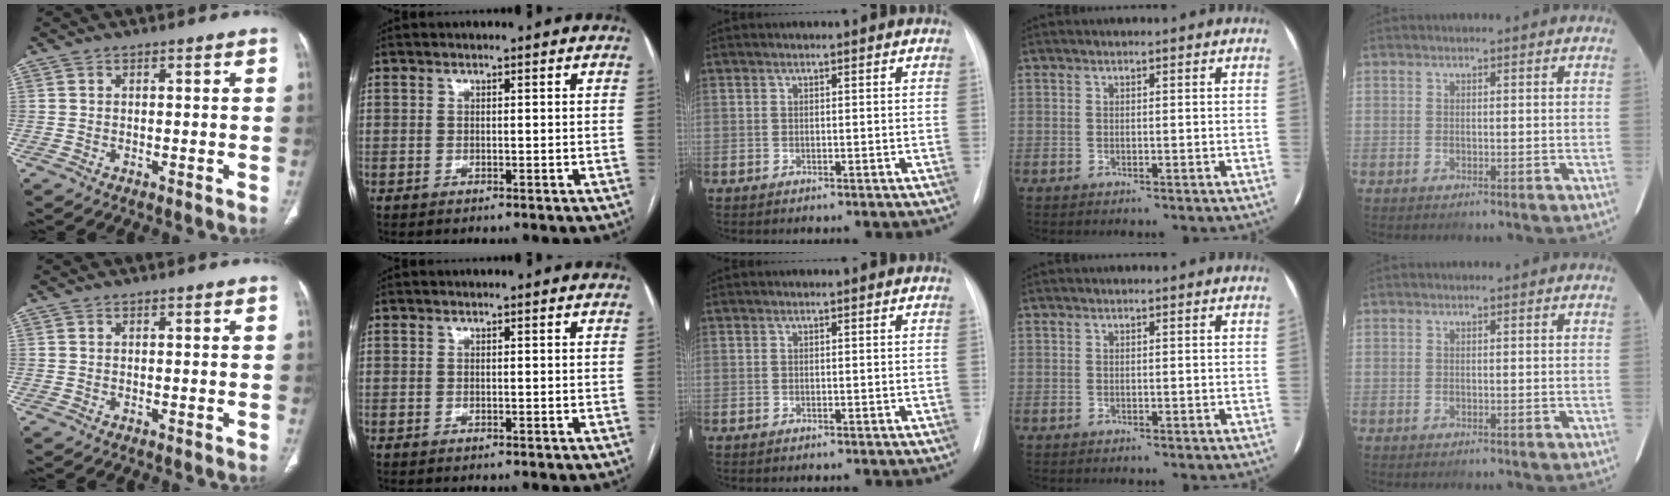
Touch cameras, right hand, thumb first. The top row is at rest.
{}